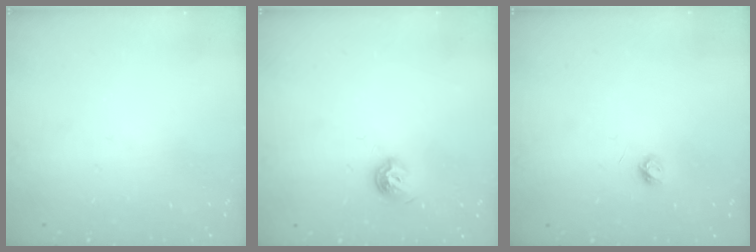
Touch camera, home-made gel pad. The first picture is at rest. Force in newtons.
{"total": 7.0, "press": 6.9, "slide": 0.7}
{"total": 3.7, "press": 3.7, "slide": 0.5}